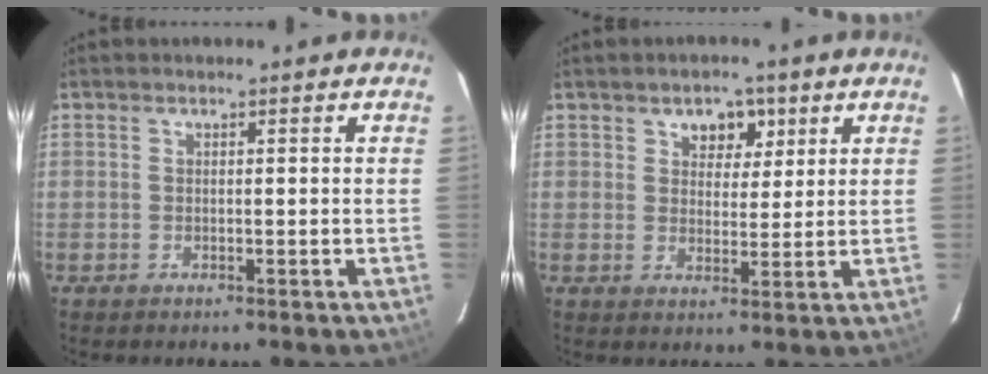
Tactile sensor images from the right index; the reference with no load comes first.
{"total": 5.0, "force": [2.6, 3.6, 2.2], "torque": [-0.021, 0.002, 0.041]}